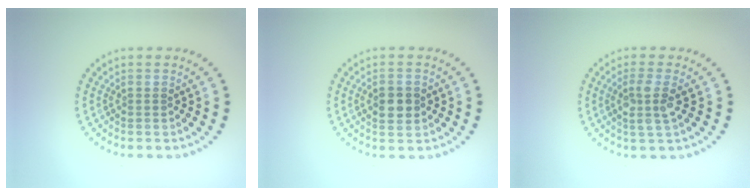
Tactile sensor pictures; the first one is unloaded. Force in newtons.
{"total": 2.8, "press": 2.8, "slide": 0.1}
{"total": 2.5, "press": 2.2, "slide": 1.2}